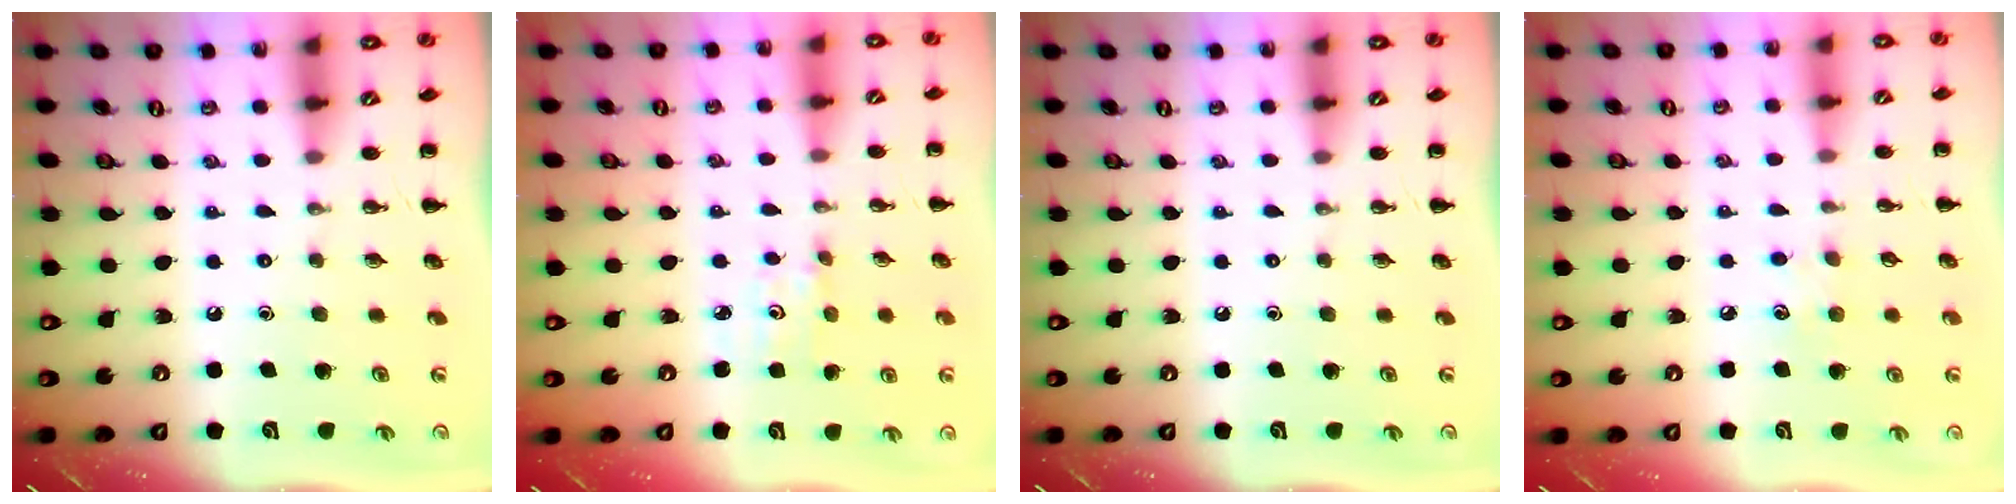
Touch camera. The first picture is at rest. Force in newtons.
{"total": 2.8, "press": 2.7, "slide": 0.8}
{"total": 0.0}
{"total": 5.4, "press": 5.2, "slide": 1.3}